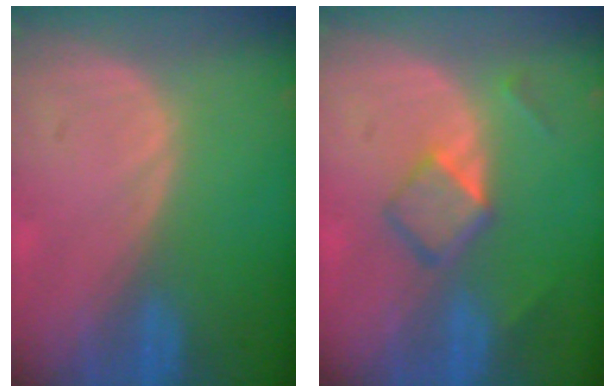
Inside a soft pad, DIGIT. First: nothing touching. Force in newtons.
{"total": 4.6, "press": 4.5, "slide": 1.0}